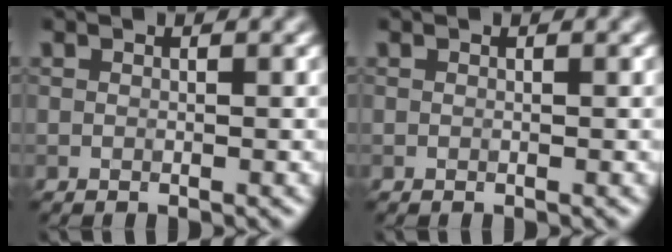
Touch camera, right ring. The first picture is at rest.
{"total": 0.0}